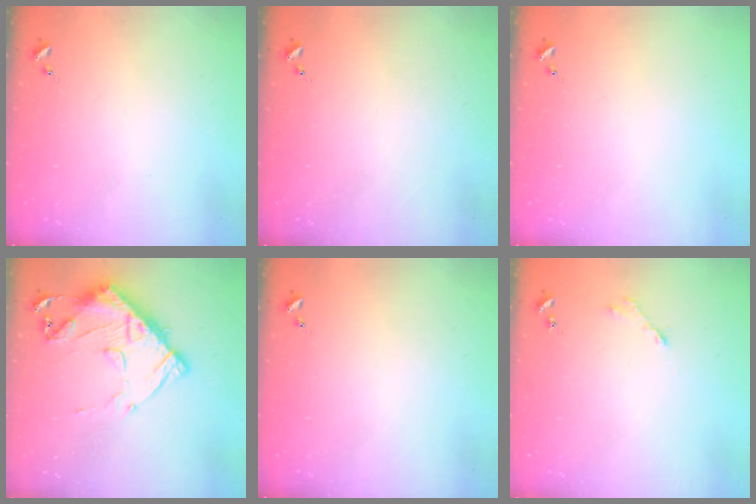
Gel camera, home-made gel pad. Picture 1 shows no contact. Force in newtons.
{"total": 0.0}
{"total": 0.0}
{"total": 14.8, "press": 14.7, "slide": 1.5}
{"total": 0.0}
{"total": 2.8, "press": 2.8, "slide": 0.4}